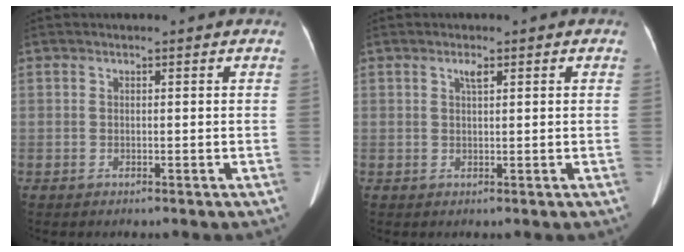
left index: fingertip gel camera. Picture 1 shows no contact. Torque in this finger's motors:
{"motor_torque": [0.52, -0.31, 0.22, 0.06]}